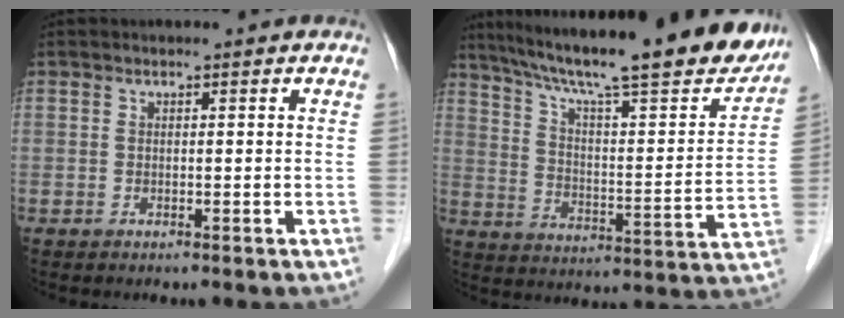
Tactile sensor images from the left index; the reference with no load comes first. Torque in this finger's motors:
{"motor_torque": [0.79, -1.35, 0.62, 0.18]}